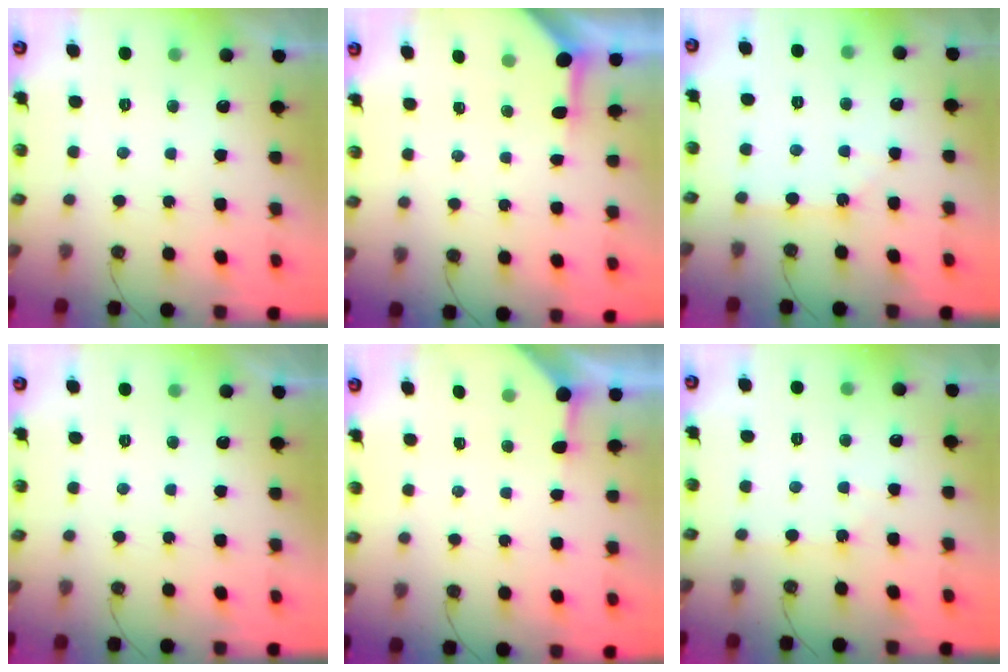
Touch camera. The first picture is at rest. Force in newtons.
{"total": 3.3, "press": 3.3, "slide": 0.3}
{"total": 1.8, "press": 1.8, "slide": 0.1}
{"total": 0.0}
{"total": 2.7, "press": 2.7, "slide": 0.4}
{"total": 3.0, "press": 3.0, "slide": 0.4}